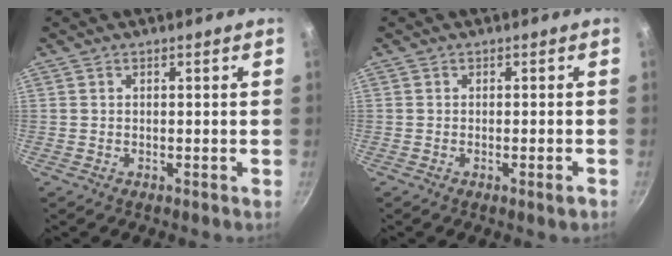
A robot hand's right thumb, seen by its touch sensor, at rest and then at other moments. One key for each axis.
{"total": 1.6, "fx": -0.4, "fy": 0.2, "fz": 1.5, "tx": -0.030, "ty": -0.006, "tz": -0.007}